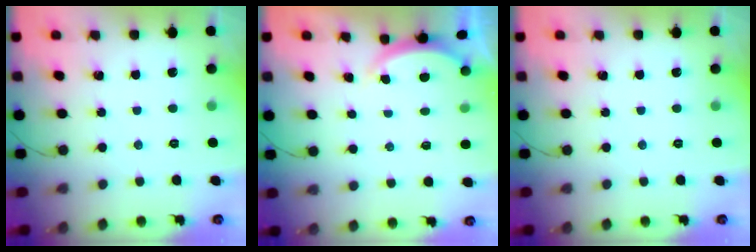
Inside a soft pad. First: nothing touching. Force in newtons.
{"total": 2.1, "press": 2.0, "slide": 0.3}
{"total": 0.0}